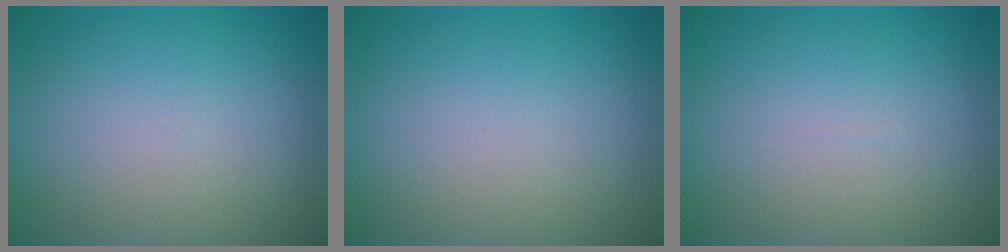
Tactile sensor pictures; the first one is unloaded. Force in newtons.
{"total": 0.0}
{"total": 0.0}